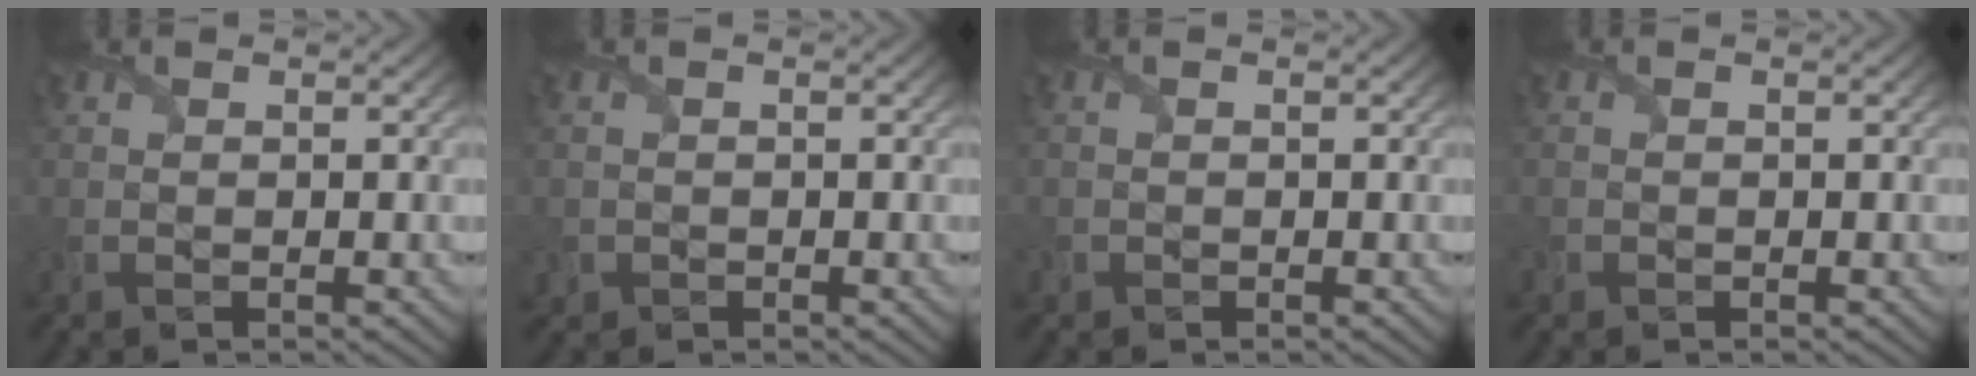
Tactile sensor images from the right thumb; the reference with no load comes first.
{"total": 1.0, "force": [-0.4, 0.8, -0.3], "torque": [0.004, -0.004, -0.010]}
{"total": 0.6, "force": [-0.4, 0.4, -0.1], "torque": [0.002, -0.003, -0.011]}
{"total": 0.6, "force": [-0.4, 0.5, -0.1], "torque": [0.000, -0.003, -0.011]}